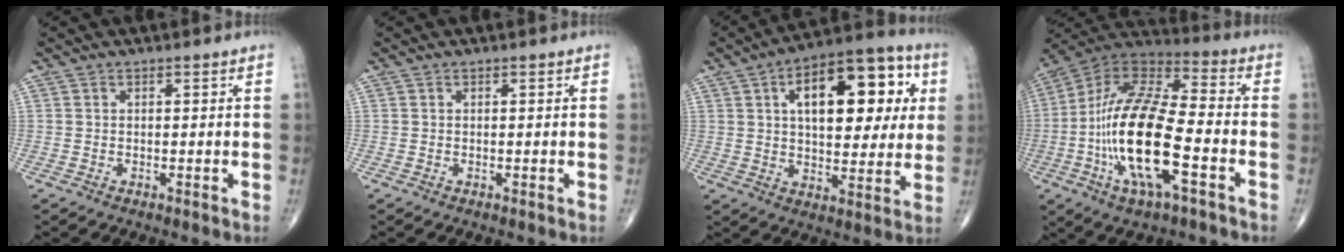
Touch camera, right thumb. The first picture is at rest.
{"total": 0.0}
{"total": 21.3, "force": [5.8, 10.6, 17.6], "torque": [-0.212, 0.009, 0.078]}
{"total": 22.2, "force": [-5.7, 7.9, 20.0], "torque": [-0.398, 0.031, -0.099]}